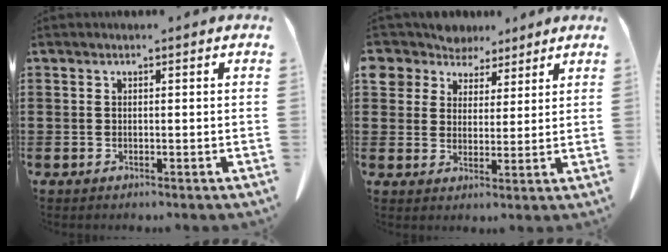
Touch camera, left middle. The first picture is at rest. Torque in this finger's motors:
{"motor_torque": [0.04, -0.03, 0.13, 0.03]}